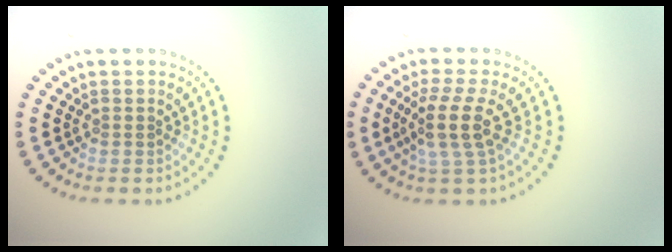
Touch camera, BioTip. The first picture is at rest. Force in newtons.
{"total": 3.5, "press": 2.7, "slide": 2.2}